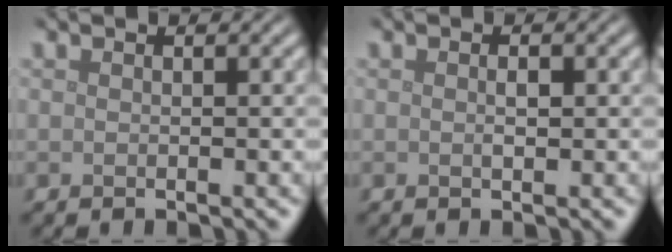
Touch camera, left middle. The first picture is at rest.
{"total": 0.9, "force": [0.1, 0.4, 0.8], "torque": [-0.017, -0.001, 0.001]}